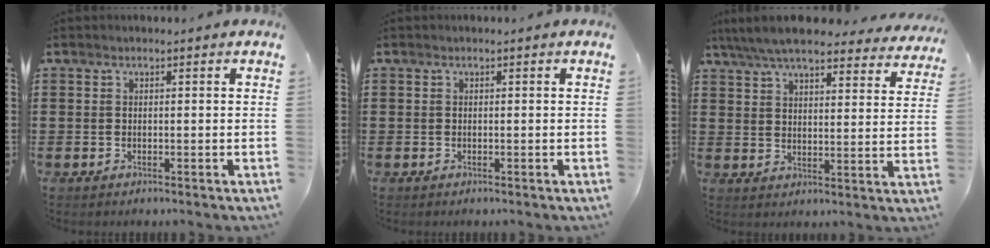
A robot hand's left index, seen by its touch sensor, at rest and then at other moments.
{"total": 0.0}
{"total": 7.4, "force": [6.8, 0.7, 2.9], "torque": [-0.082, -0.027, 0.121]}